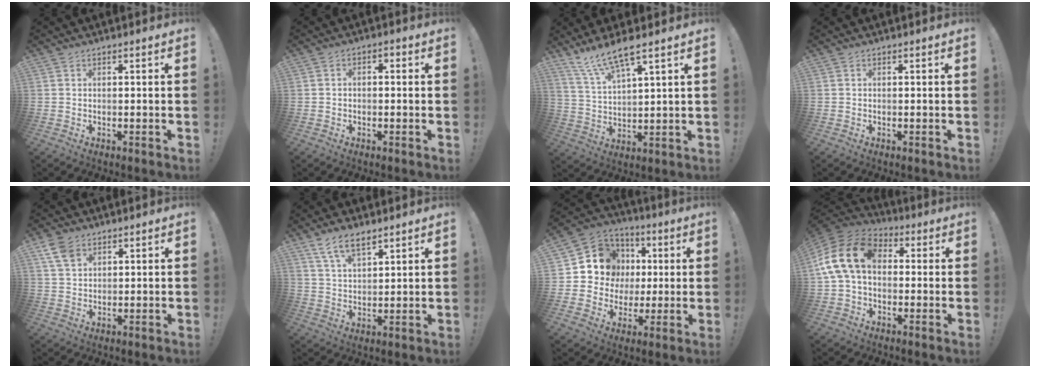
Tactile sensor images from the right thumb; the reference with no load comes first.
{"total": 1.9, "force": [-1.4, 0.9, 0.8], "torque": [-0.012, 0.009, -0.026]}
{"total": 10.1, "force": [8.3, 1.2, 5.7], "torque": [-0.111, -0.045, 0.147]}
{"total": 0.0}
{"total": 6.3, "force": [3.6, 3.9, 3.3], "torque": [-0.057, -0.011, 0.072]}
{"total": 8.2, "force": [5.7, 3.3, 4.8], "torque": [-0.080, -0.024, 0.106]}
{"total": 13.2, "force": [2.6, 12.2, 4.2], "torque": [-0.054, -0.011, 0.072]}
{"total": 16.2, "force": [2.8, 11.2, 11.5], "torque": [-0.215, 0.018, 0.053]}